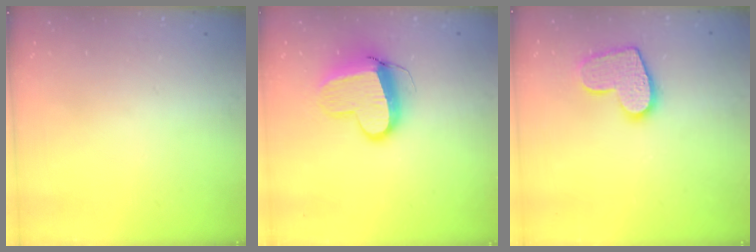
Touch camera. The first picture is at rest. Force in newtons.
{"total": 10.7, "press": 10.6, "slide": 1.3}
{"total": 12.1, "press": 12.0, "slide": 0.8}